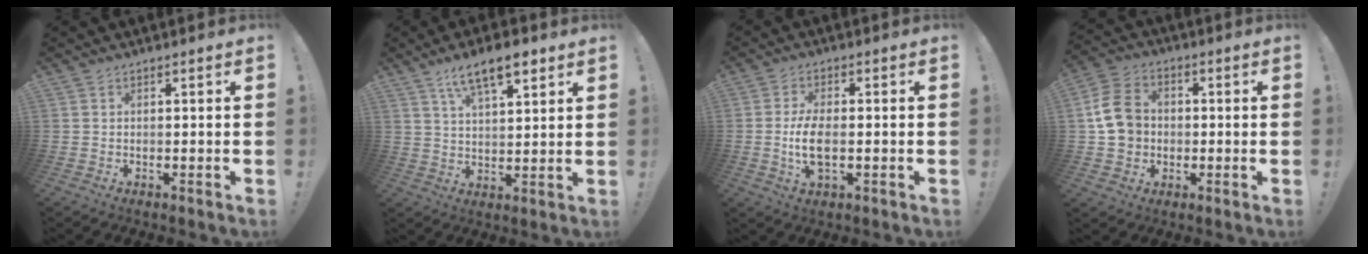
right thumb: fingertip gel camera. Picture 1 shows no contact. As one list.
[{"total": 11.2, "force": [6.8, 4.2, 7.7], "torque": [-0.118, -0.026, 0.118]}, {"total": 7.7, "force": [-1.0, 3.4, 6.9], "torque": [-0.138, -0.011, -0.021]}, {"total": 11.9, "force": [0.5, 10.2, 6.1], "torque": [-0.102, 0.017, 0.015]}]